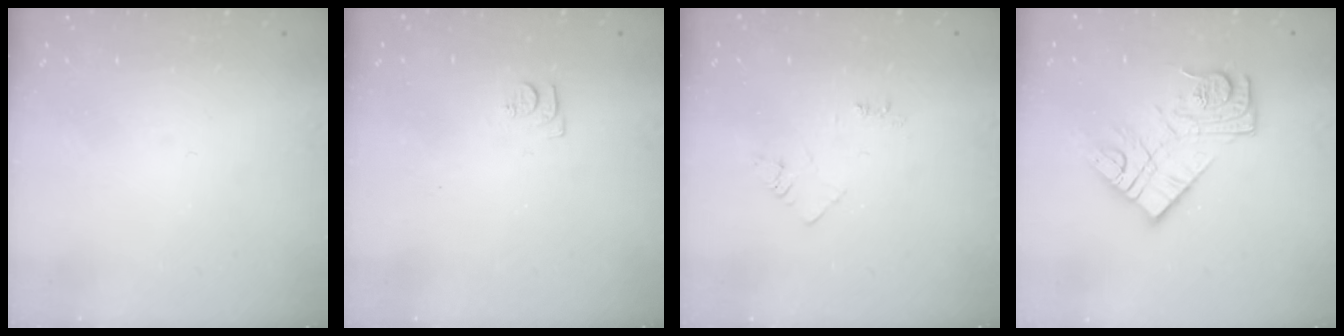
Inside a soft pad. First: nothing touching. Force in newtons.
{"total": 6.2, "press": 6.2, "slide": 0.6}
{"total": 4.2, "press": 4.2, "slide": 0.6}
{"total": 14.2, "press": 14.1, "slide": 1.0}